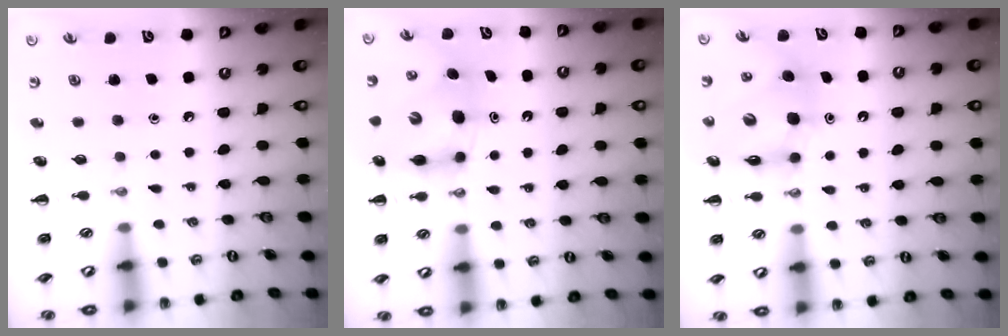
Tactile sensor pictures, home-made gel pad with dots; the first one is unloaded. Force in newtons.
{"total": 6.7, "press": 6.6, "slide": 1.1}
{"total": 10.2, "press": 9.8, "slide": 2.8}